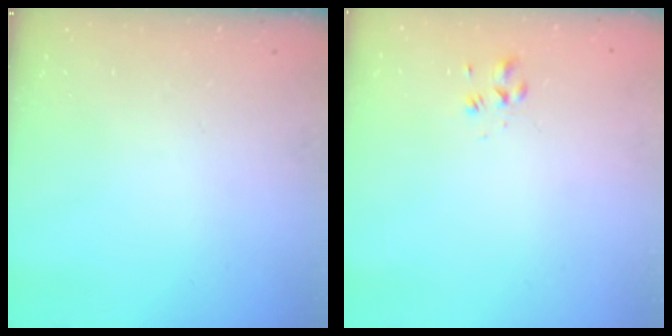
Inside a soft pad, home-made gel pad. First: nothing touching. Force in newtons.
{"total": 2.6, "press": 2.4, "slide": 1.0}